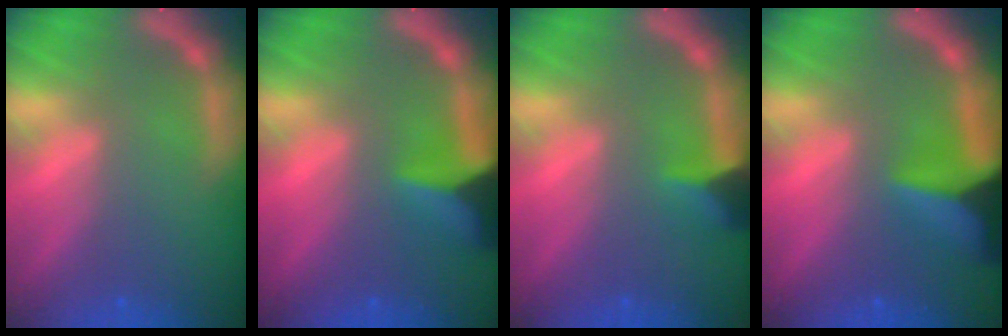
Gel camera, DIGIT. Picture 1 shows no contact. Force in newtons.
{"total": 6.0}
{"total": 2.9}
{"total": 8.4}